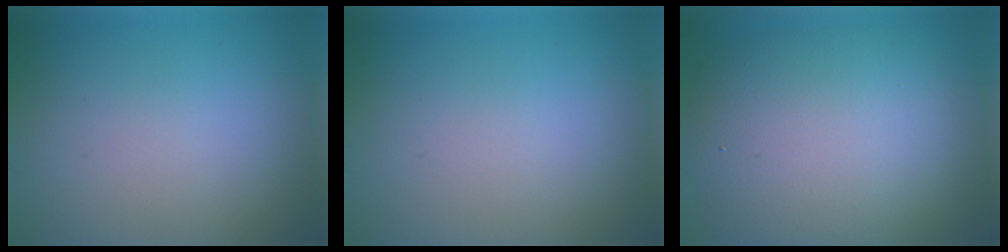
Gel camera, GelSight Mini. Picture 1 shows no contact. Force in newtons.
{"total": 0.0}
{"total": 10.1, "press": 10.1, "slide": 0.7}